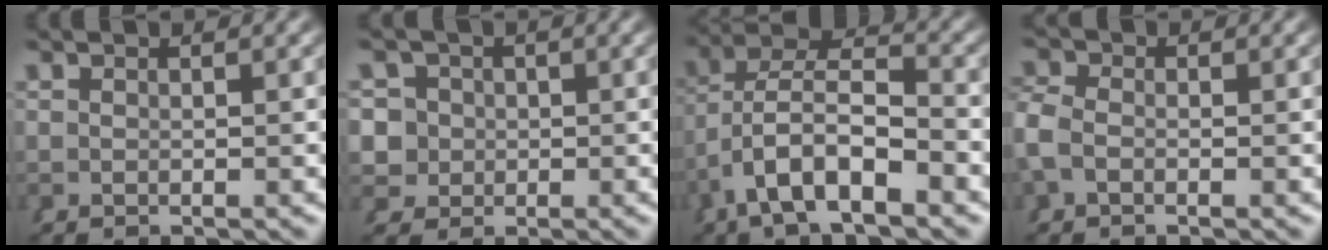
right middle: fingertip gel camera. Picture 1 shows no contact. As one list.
[{"total": 6.4, "force": [-0.2, 6.1, 2.0], "torque": [-0.053, -0.022, 0.002]}, {"total": 5.9, "force": [-0.2, 3.6, 4.6], "torque": [-0.099, -0.015, -0.002]}, {"total": 1.7, "force": [-0.5, 1.4, 0.8], "torque": [-0.032, -0.006, -0.011]}]